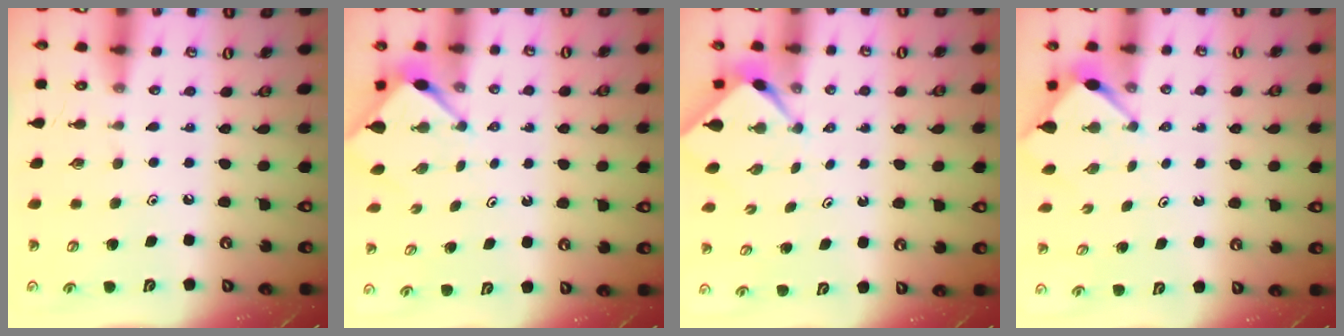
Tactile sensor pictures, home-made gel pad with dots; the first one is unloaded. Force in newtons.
{"total": 3.0, "press": 3.0, "slide": 0.3}
{"total": 2.3, "press": 2.3, "slide": 0.2}
{"total": 3.4, "press": 3.4, "slide": 0.3}